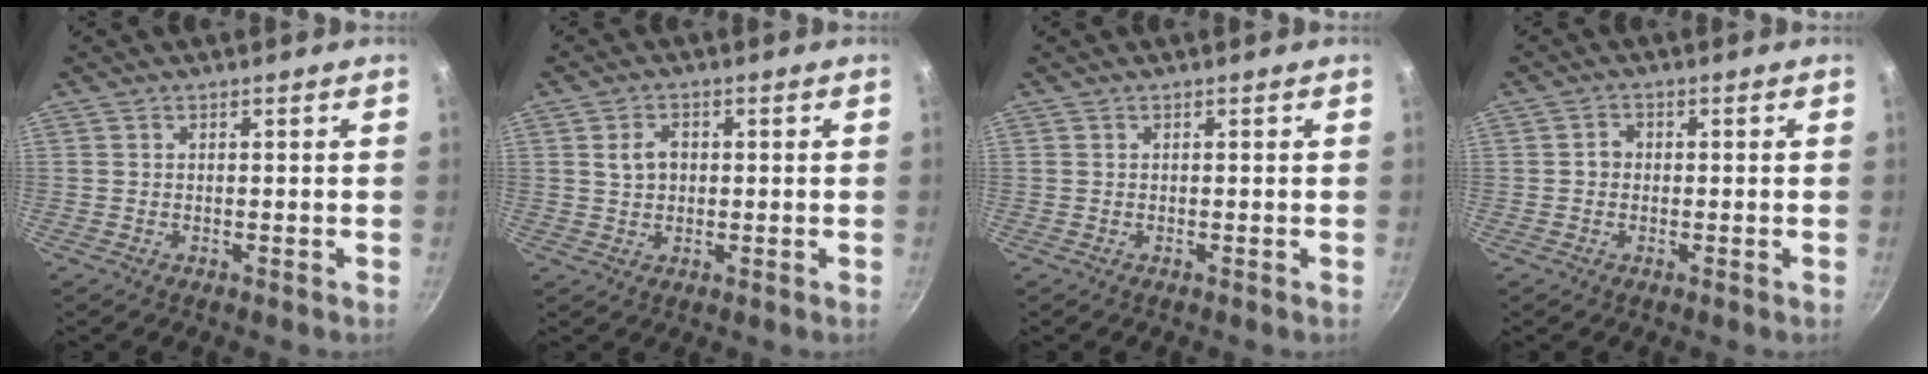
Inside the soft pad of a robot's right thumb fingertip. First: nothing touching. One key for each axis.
{"total": 3.9, "fx": 0.6, "fy": 2.9, "fz": 2.5, "tx": -0.034, "ty": 0.005, "tz": 0.013}
{"total": 0.0}
{"total": 2.0, "fx": -0.1, "fy": 1.8, "fz": 0.9, "tx": -0.009, "ty": 0.006, "tz": -0.004}